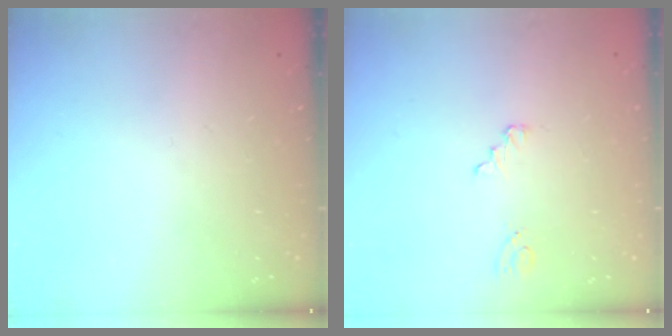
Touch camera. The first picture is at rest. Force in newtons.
{"total": 2.6, "press": 2.6, "slide": 0.3}